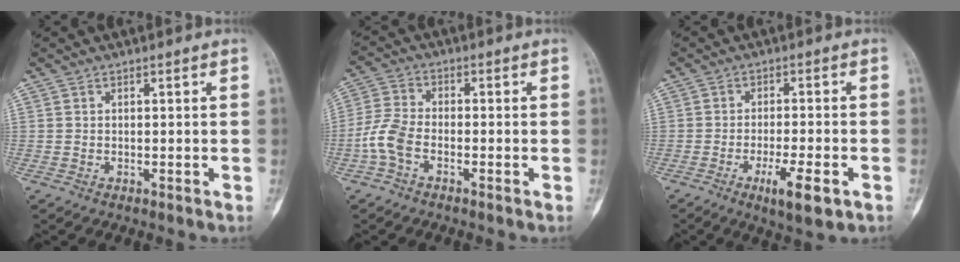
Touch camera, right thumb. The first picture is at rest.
{"total": 6.2, "force": [-2.6, 3.3, 4.6], "torque": [-0.109, 0.018, -0.061]}
{"total": 7.5, "force": [-3.4, 1.8, 6.4], "torque": [-0.110, 0.000, -0.051]}